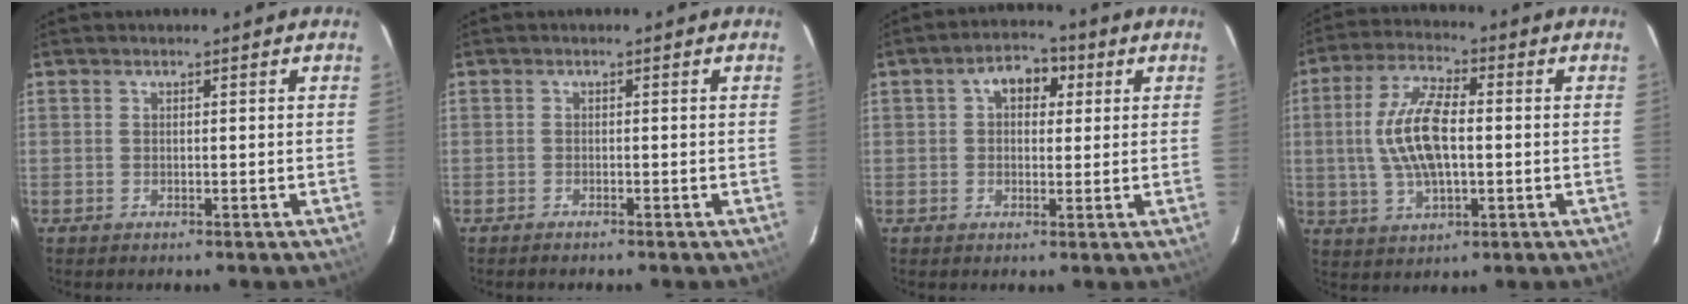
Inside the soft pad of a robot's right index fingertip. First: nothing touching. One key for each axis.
{"total": 1.1, "fx": -1.0, "fy": 0.1, "fz": 0.3, "tx": -0.010, "ty": -0.002, "tz": -0.020}
{"total": 6.0, "fx": 1.7, "fy": 4.1, "fz": 4.0, "tx": -0.065, "ty": 0.027, "tz": 0.027}
{"total": 12.2, "fx": 0.0, "fy": 5.1, "fz": 11.1, "tx": -0.228, "ty": 0.009, "tz": 0.001}